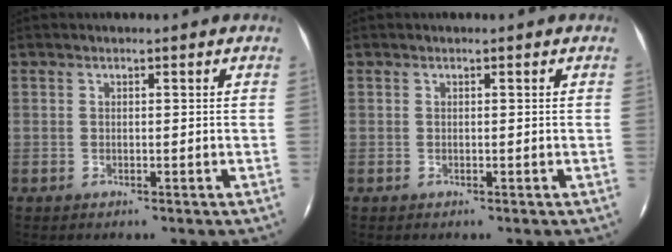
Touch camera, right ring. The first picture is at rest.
{"total": 0.0}